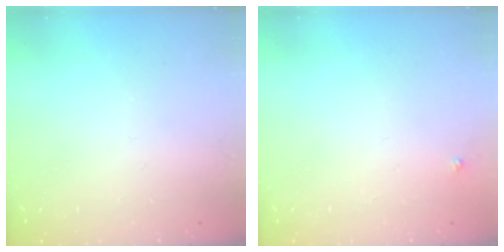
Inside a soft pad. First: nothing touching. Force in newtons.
{"total": 2.7, "press": 2.7, "slide": 0.3}